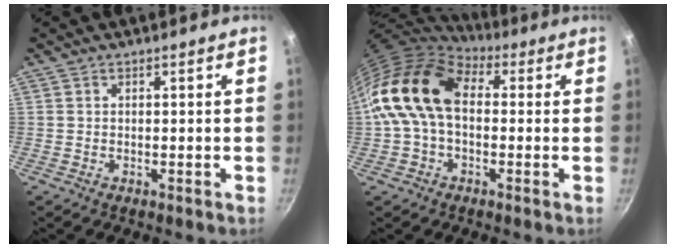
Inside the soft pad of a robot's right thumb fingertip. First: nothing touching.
{"total": 15.1, "force": [1.2, 10.2, 11.1], "torque": [-0.182, 0.027, 0.004]}